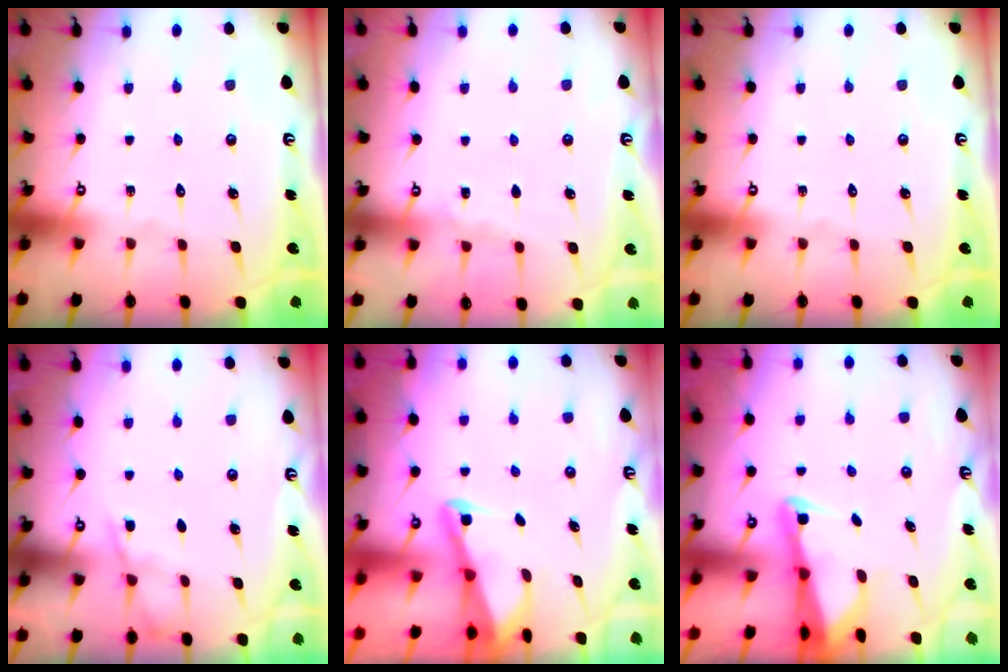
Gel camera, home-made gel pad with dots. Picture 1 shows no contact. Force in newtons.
{"total": 3.0, "press": 3.0, "slide": 0.4}
{"total": 0.0}
{"total": 3.5, "press": 3.5, "slide": 0.6}
{"total": 2.1, "press": 2.1, "slide": 0.4}
{"total": 2.6, "press": 2.6, "slide": 0.3}